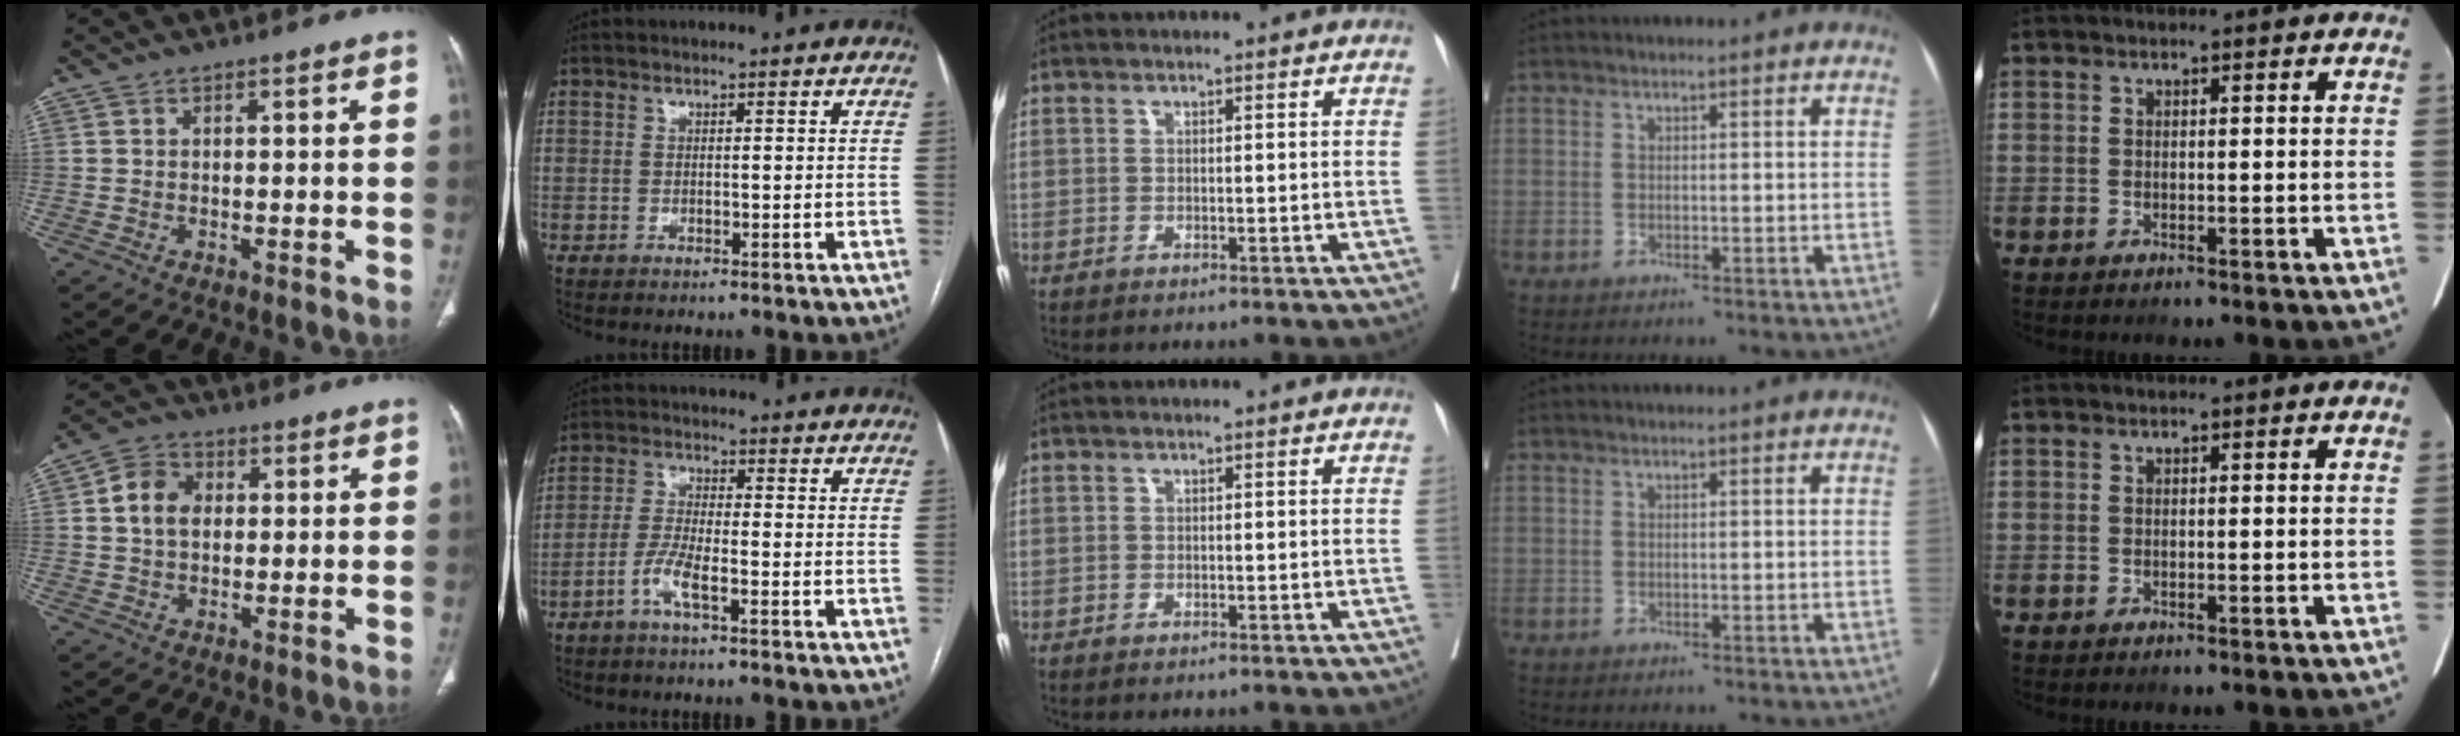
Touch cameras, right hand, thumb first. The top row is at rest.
{"thumb": {"total": 7.4, "force": [1.1, 5.7, 4.6], "torque": [-0.070, 0.010, 0.013]}, "index": {"total": 4.7, "force": [-2.6, 0.6, 3.9], "torque": [-0.086, 0.001, -0.054]}}